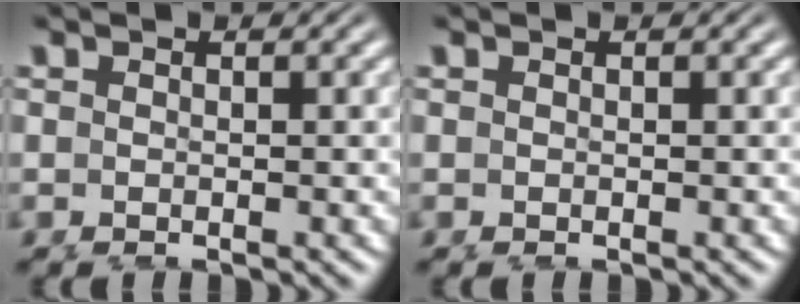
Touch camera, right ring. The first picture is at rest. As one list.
[{"total": 0.0}]